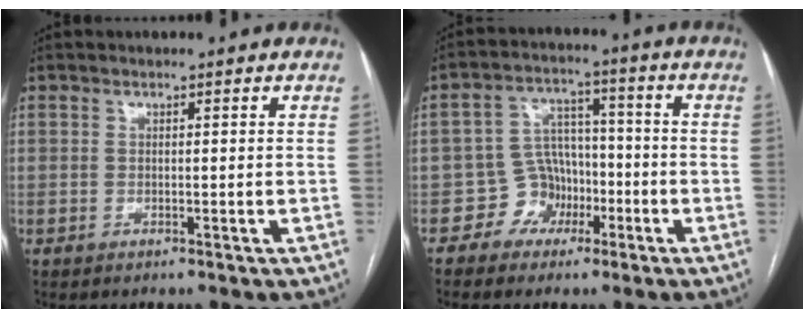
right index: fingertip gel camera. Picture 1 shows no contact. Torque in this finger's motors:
{"motor_torque": [-0.11, 0.10, -0.47, -0.19]}